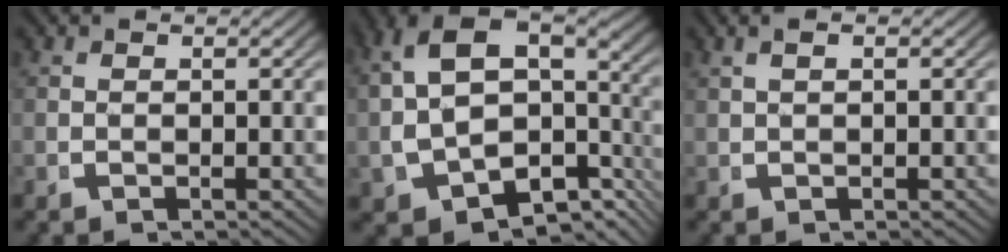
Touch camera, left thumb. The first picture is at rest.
{"total": 14.0, "force": [-0.9, 10.2, 9.5], "torque": [-0.202, -0.043, -0.002]}
{"total": 1.5, "force": [0.9, 0.3, 1.2], "torque": [-0.019, 0.007, 0.018]}